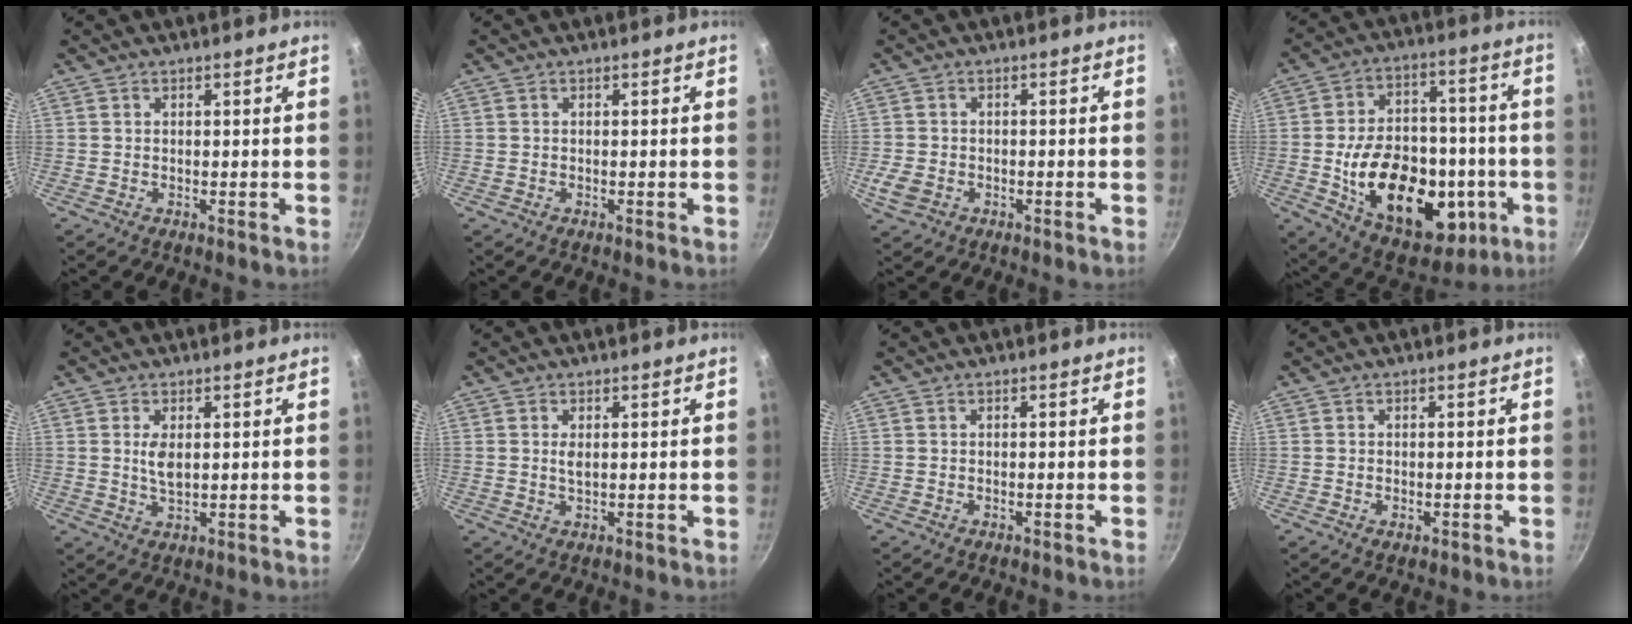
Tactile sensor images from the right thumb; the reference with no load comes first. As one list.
[{"total": 0.0}, {"total": 4.3, "force": [-1.5, 3.2, 2.5], "torque": [-0.055, 0.006, -0.025]}, {"total": 26.8, "force": [-6.2, 17.0, 19.7], "torque": [-0.276, 0.036, -0.075]}, {"total": 3.5, "force": [0.8, 1.7, 3.0], "torque": [-0.054, -0.008, 0.017]}, {"total": 1.6, "force": [0.4, 0.7, 1.4], "torque": [-0.028, -0.001, 0.008]}, {"total": 0.0}, {"total": 1.2, "force": [-0.4, 0.7, 0.9], "torque": [-0.014, -0.001, -0.006]}]